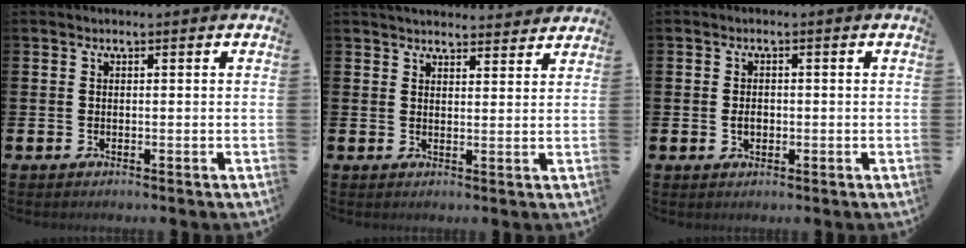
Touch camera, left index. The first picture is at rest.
{"total": 3.6, "force": [3.5, 0.6, 0.3], "torque": [0.004, -0.023, 0.062]}
{"total": 1.6, "force": [-0.2, 1.2, 1.1], "torque": [-0.010, 0.002, -0.009]}